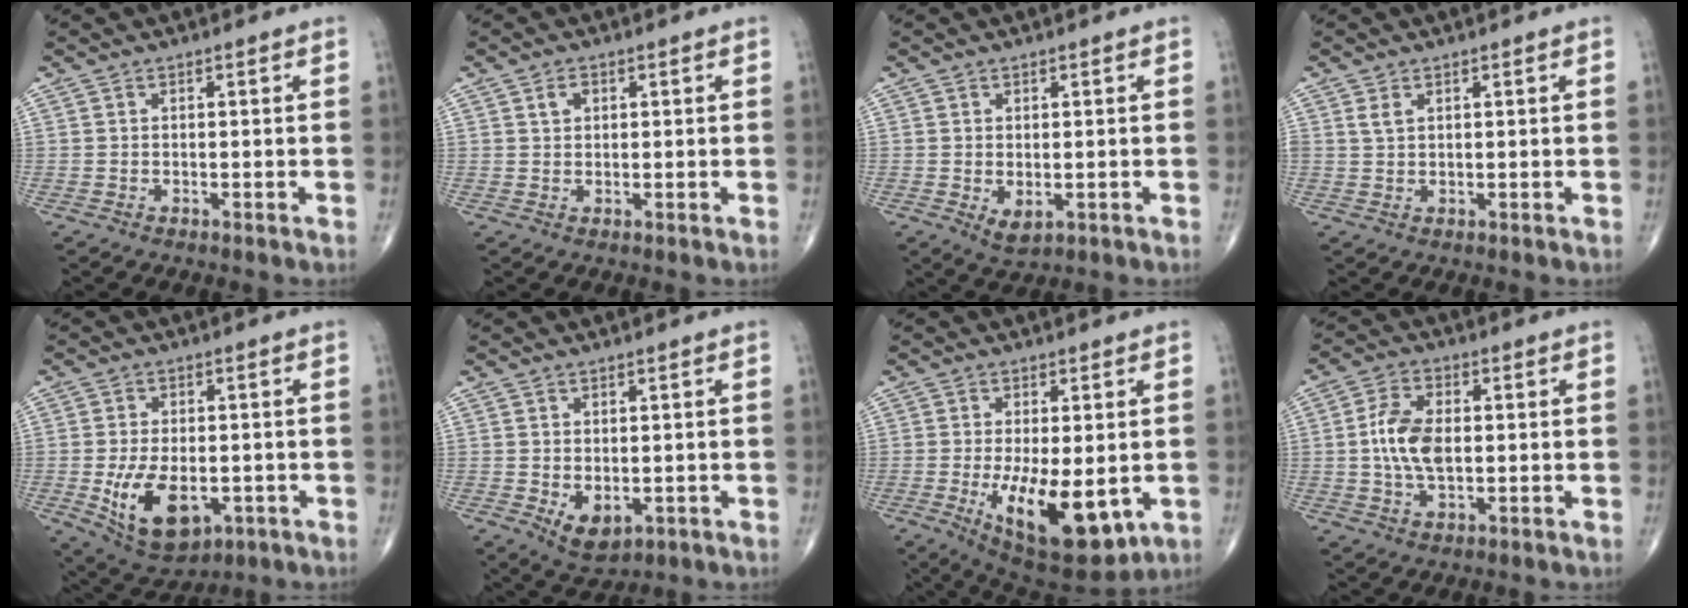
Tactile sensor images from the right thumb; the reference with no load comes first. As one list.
[{"total": 2.0, "force": [0.8, 1.5, 1.1], "torque": [-0.013, 0.000, 0.013]}, {"total": 3.2, "force": [-0.5, 1.9, 2.5], "torque": [-0.036, -0.007, 0.001]}, {"total": 1.7, "force": [0.9, 0.9, 1.1], "torque": [-0.022, 0.002, 0.023]}, {"total": 12.7, "force": [-3.2, 7.4, 9.8], "torque": [-0.154, -0.003, -0.034]}, {"total": 5.6, "force": [-1.1, 3.6, 4.2], "torque": [-0.056, -0.011, -0.004]}, {"total": 15.1, "force": [-3.5, 6.4, 13.2], "torque": [-0.203, -0.025, -0.034]}, {"total": 8.6, "force": [0.1, 4.8, 7.2], "torque": [-0.140, 0.005, 0.000]}]